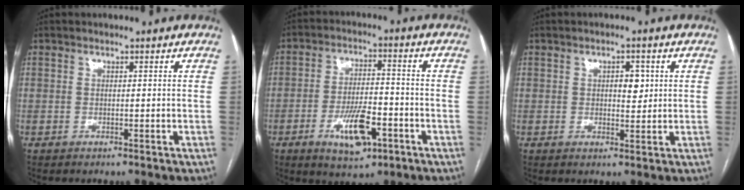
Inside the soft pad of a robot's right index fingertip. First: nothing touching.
{"total": 9.5, "force": [-4.3, 3.3, 7.9], "torque": [-0.145, -0.002, -0.066]}
{"total": 3.1, "force": [0.7, 1.6, 2.5], "torque": [-0.036, 0.002, 0.012]}